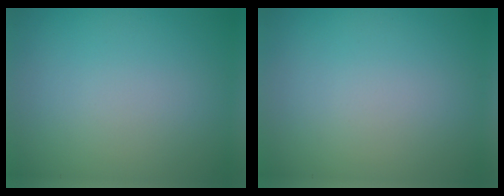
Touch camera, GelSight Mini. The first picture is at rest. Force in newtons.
{"total": 0.0}